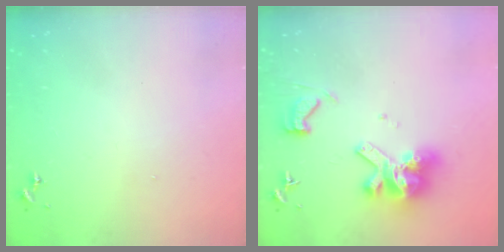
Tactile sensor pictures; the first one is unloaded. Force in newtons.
{"total": 14.7, "press": 14.6, "slide": 1.8}